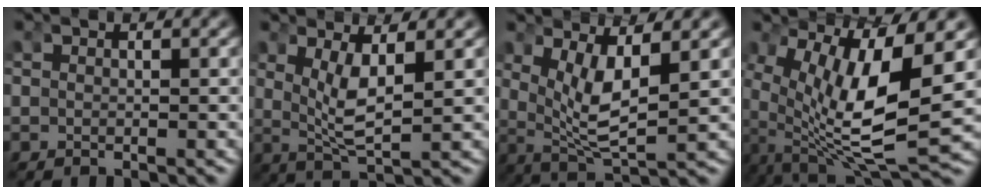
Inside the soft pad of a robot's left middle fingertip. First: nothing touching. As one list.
[{"total": 4.8, "force": [1.0, 2.0, 4.3], "torque": [-0.092, -0.015, 0.023]}, {"total": 6.9, "force": [1.6, 3.6, 5.7], "torque": [-0.119, -0.015, 0.034]}, {"total": 12.2, "force": [-1.0, 6.0, 10.6], "torque": [-0.198, -0.047, 0.010]}]